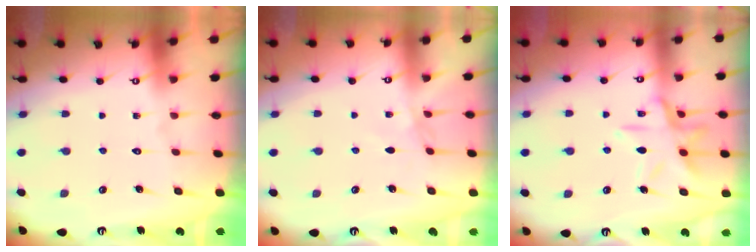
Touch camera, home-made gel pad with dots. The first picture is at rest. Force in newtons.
{"total": 2.5, "press": 2.5, "slide": 0.5}
{"total": 13.4, "press": 13.3, "slide": 0.9}